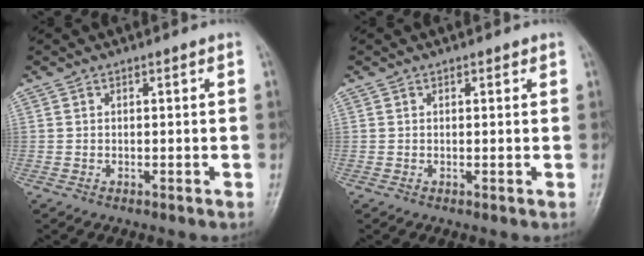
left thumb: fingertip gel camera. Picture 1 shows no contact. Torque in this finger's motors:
{"motor_torque": [-0.57, -0.30, -0.34, -0.06, -0.01]}